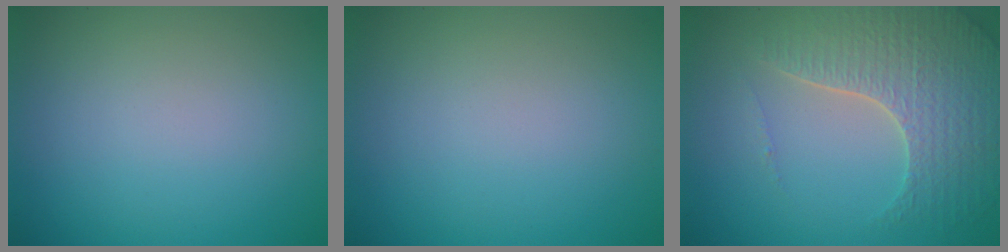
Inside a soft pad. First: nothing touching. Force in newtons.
{"total": 0.0}
{"total": 5.1, "press": 4.5, "slide": 2.3}